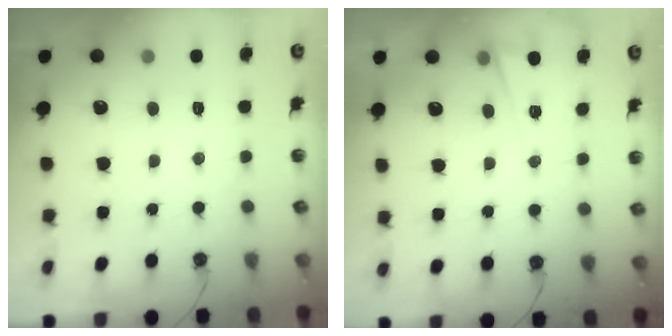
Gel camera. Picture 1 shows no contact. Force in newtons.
{"total": 2.9, "press": 2.6, "slide": 1.3}